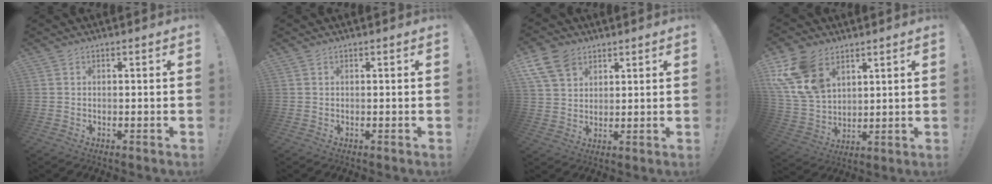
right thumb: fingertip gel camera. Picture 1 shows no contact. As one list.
[{"total": 0.0}, {"total": 9.8, "force": [5.9, 6.4, 4.5], "torque": [-0.090, -0.026, 0.117]}, {"total": 15.4, "force": [8.5, 10.0, 8.1], "torque": [-0.172, -0.038, 0.169]}]